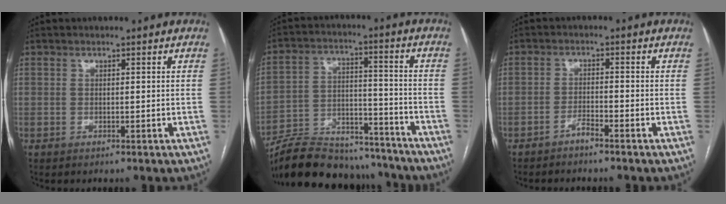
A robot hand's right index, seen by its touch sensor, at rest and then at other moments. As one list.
[{"total": 20.6, "force": [-18.6, 6.0, 6.3], "torque": [-0.132, 0.008, -0.286]}, {"total": 2.1, "force": [-1.8, 0.0, 1.0], "torque": [-0.021, 0.000, -0.036]}]